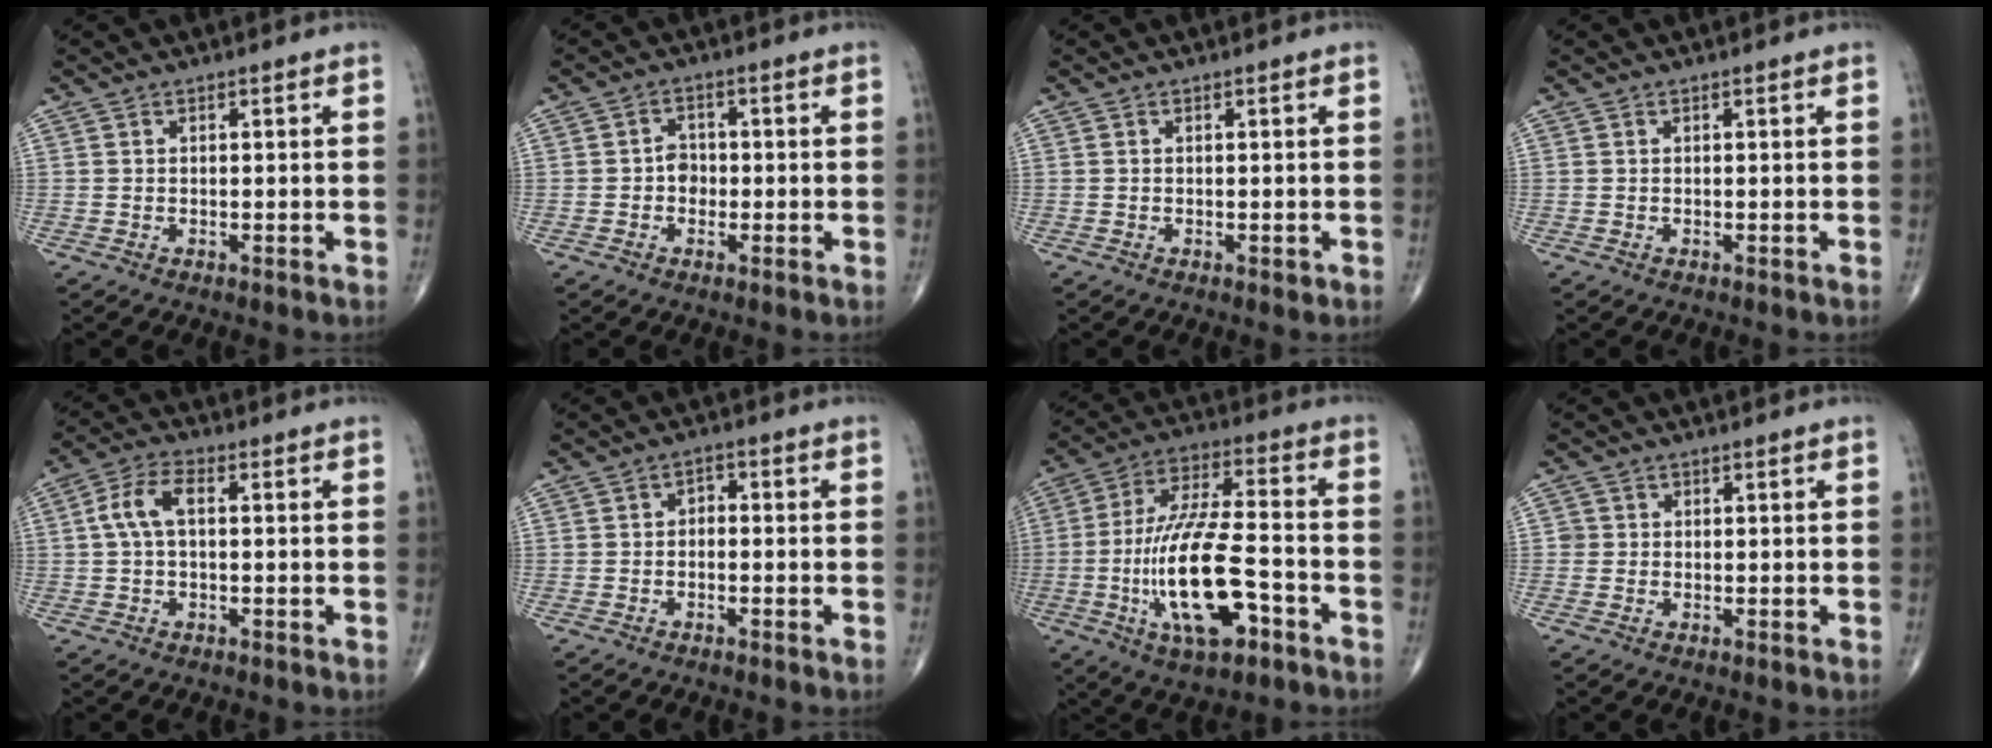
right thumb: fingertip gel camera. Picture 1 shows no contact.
{"total": 2.9, "force": [-0.6, 2.4, 1.5], "torque": [-0.004, 0.009, -0.018]}
{"total": 0.7, "force": [-0.2, 0.4, 0.5], "torque": [-0.005, -0.001, -0.002]}
{"total": 0.0}
{"total": 6.0, "force": [0.7, 3.0, 5.2], "torque": [-0.110, 0.022, 0.008]}
{"total": 1.9, "force": [-0.6, 1.3, 1.3], "torque": [-0.010, 0.016, -0.019]}
{"total": 18.6, "force": [-5.7, 6.2, 16.6], "torque": [-0.336, 0.028, -0.096]}
{"total": 1.1, "force": [0.0, 1.1, 0.0], "torque": [0.008, 0.004, -0.001]}